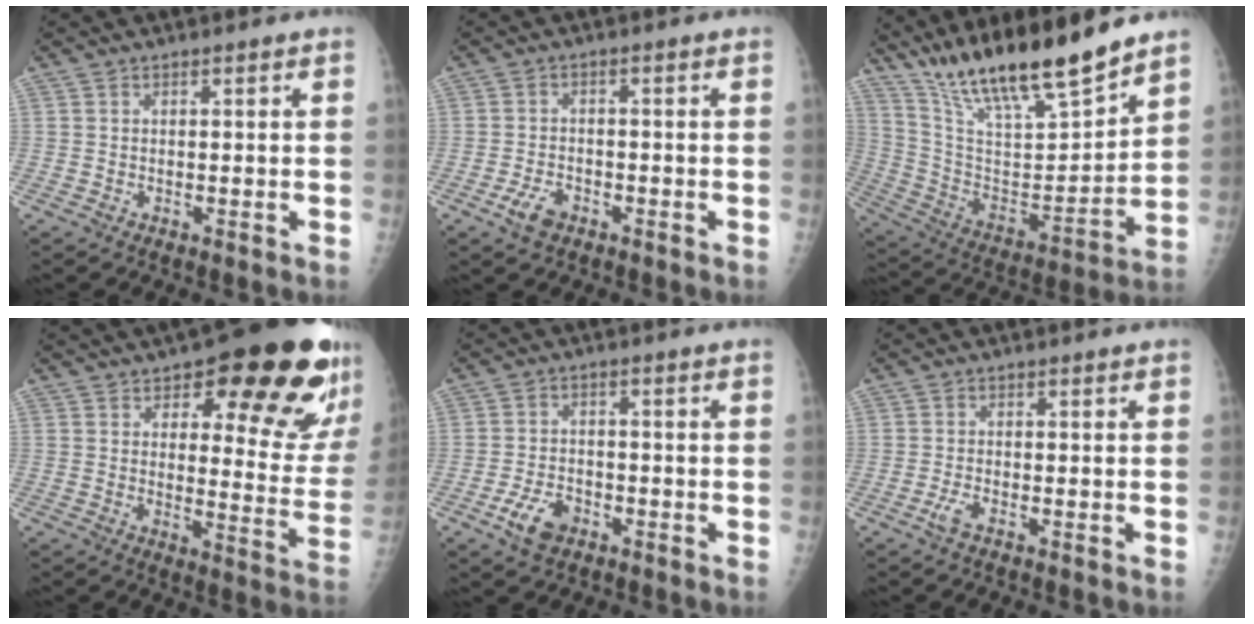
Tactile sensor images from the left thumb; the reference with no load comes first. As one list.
[{"total": 3.9, "force": [-2.3, 2.3, 2.2], "torque": [-0.040, 0.009, -0.039]}, {"total": 21.6, "force": [17.3, 3.8, 12.4], "torque": [-0.194, -0.082, 0.313]}, {"total": 22.1, "force": [12.7, 7.6, 16.5], "torque": [-0.169, -0.058, 0.162]}, {"total": 5.8, "force": [-3.1, 3.5, 3.4], "torque": [-0.060, 0.014, -0.054]}, {"total": 1.8, "force": [-1.0, 0.6, 1.4], "torque": [-0.035, 0.000, -0.022]}]